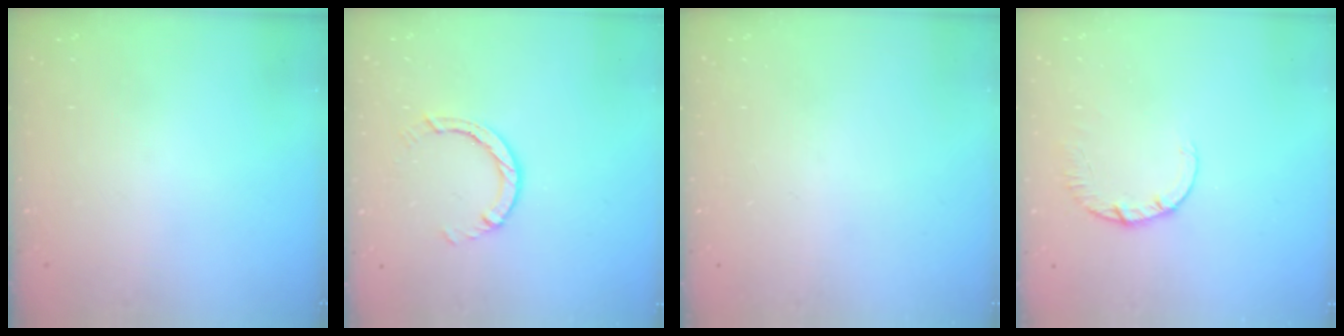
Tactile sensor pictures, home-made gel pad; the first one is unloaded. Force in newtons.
{"total": 3.1, "press": 3.0, "slide": 0.5}
{"total": 0.0}
{"total": 2.4, "press": 2.4, "slide": 0.2}